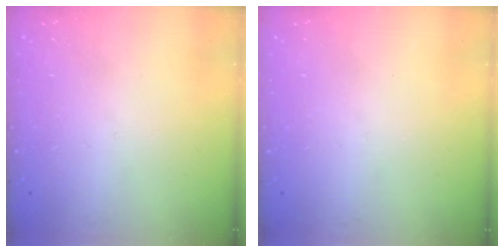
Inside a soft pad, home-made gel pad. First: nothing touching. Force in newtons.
{"total": 0.0}